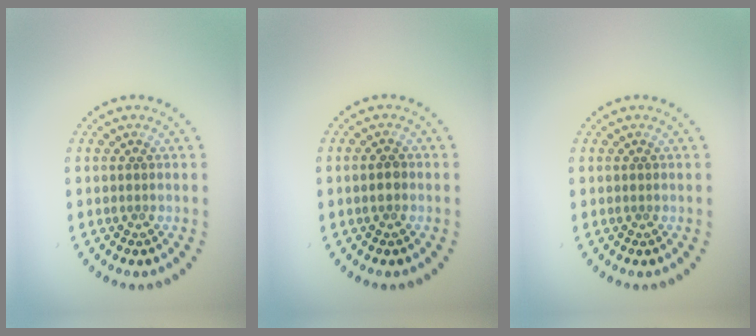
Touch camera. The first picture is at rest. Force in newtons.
{"total": 1.4, "press": 1.4, "slide": 0.1}
{"total": 0.0}